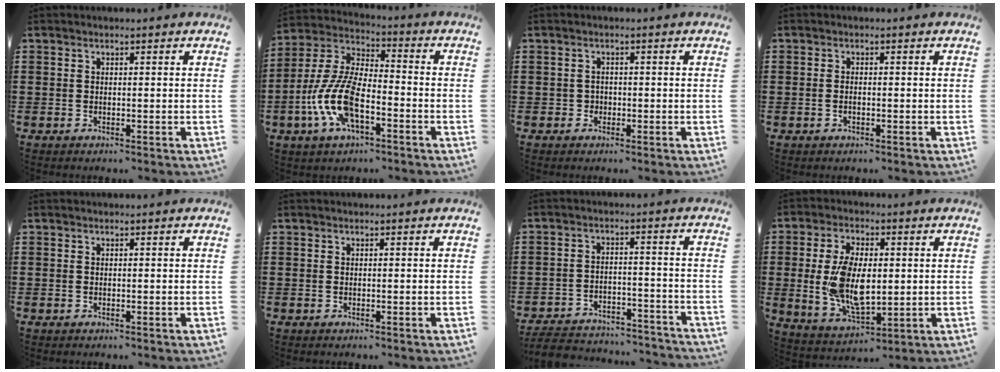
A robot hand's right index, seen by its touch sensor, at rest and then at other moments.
{"total": 11.2, "force": [-4.0, 5.1, 9.1], "torque": [-0.230, -0.009, -0.081]}
{"total": 1.1, "force": [-0.5, 1.0, 0.2], "torque": [-0.007, 0.002, -0.012]}
{"total": 0.8, "force": [-0.2, 0.3, 0.7], "torque": [-0.014, -0.001, -0.004]}
{"total": 0.0}
{"total": 0.0}
{"total": 5.6, "force": [-5.3, 0.9, 1.3], "torque": [-0.031, 0.004, -0.107]}
{"total": 10.4, "force": [0.5, 5.6, 8.7], "torque": [-0.195, 0.004, 0.007]}